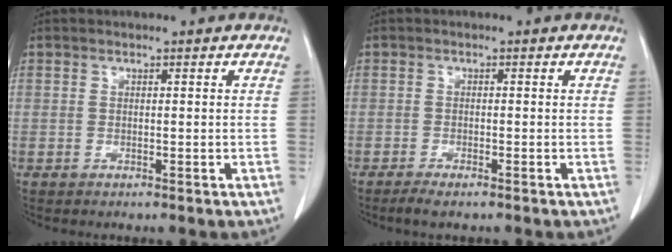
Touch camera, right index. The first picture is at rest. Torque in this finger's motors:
{"motor_torque": [-0.05, 0.07, -0.04, 0.02]}